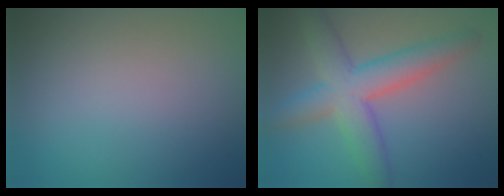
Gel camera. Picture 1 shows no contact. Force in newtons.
{"total": 6.2, "press": 6.2, "slide": 0.2}